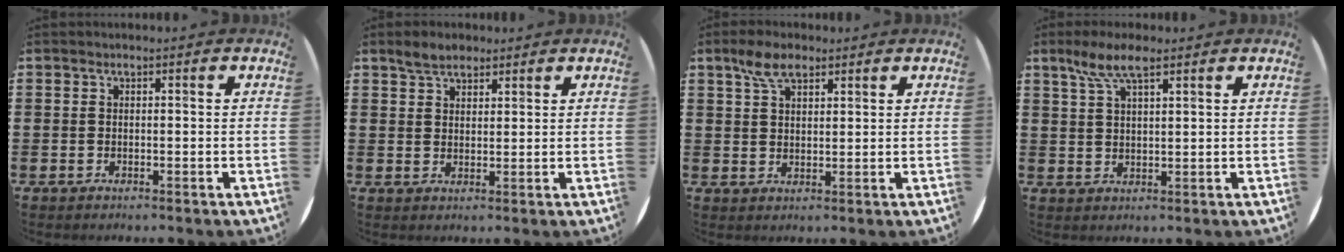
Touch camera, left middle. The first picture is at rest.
{"total": 3.1, "force": [2.6, 1.5, 0.8], "torque": [-0.012, 0.004, 0.049]}
{"total": 4.6, "force": [3.1, 2.1, 2.7], "torque": [-0.051, 0.005, 0.055]}
{"total": 5.9, "force": [3.8, 1.7, 4.1], "torque": [-0.090, 0.006, 0.068]}